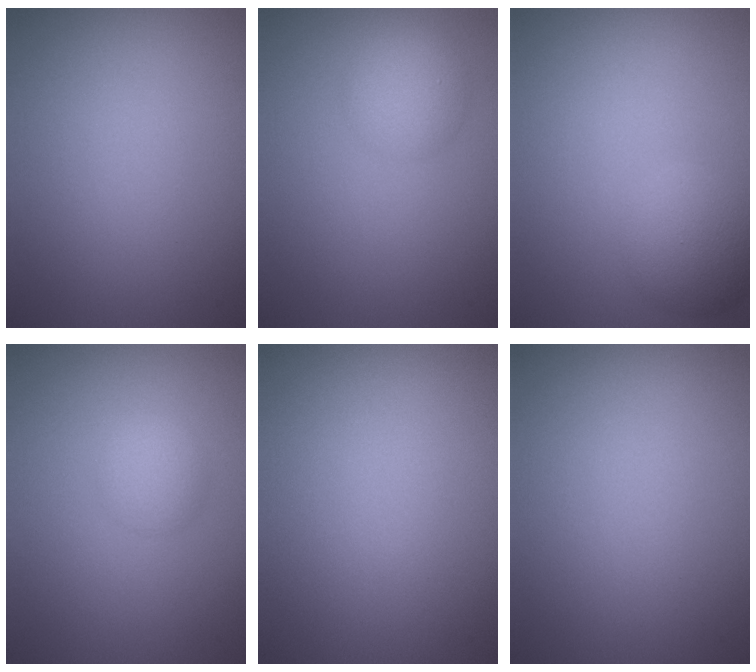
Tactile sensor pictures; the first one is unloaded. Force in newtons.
{"total": 2.9, "press": 2.9, "slide": 0.1}
{"total": 3.8, "press": 3.8, "slide": 0.2}
{"total": 1.8, "press": 1.8, "slide": 0.0}
{"total": 0.0}
{"total": 0.0}